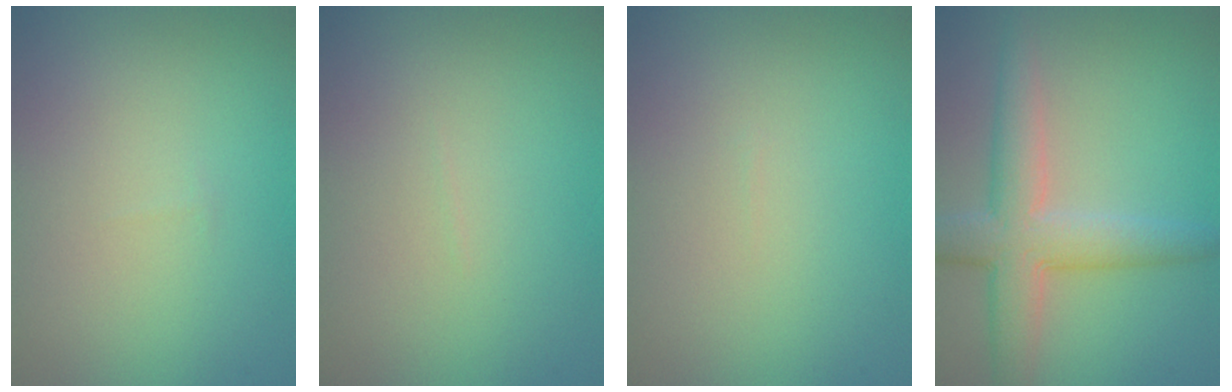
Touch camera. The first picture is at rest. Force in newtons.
{"total": 0.0}
{"total": 0.0}
{"total": 5.5, "press": 5.5, "slide": 0.1}